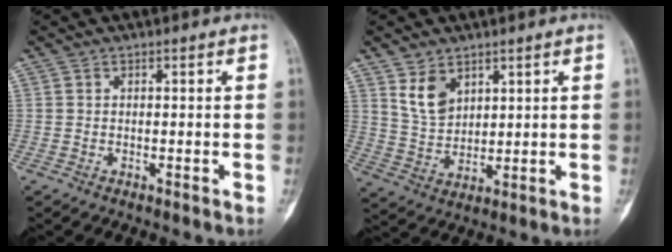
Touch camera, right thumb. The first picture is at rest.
{"total": 6.6, "force": [3.8, 4.2, 3.5], "torque": [-0.050, -0.025, 0.085]}